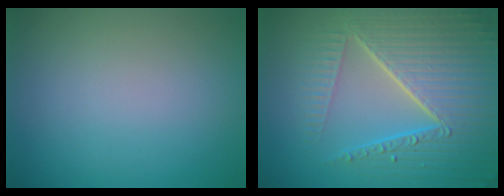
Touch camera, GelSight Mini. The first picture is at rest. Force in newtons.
{"total": 8.8, "press": 6.1, "slide": 6.4}